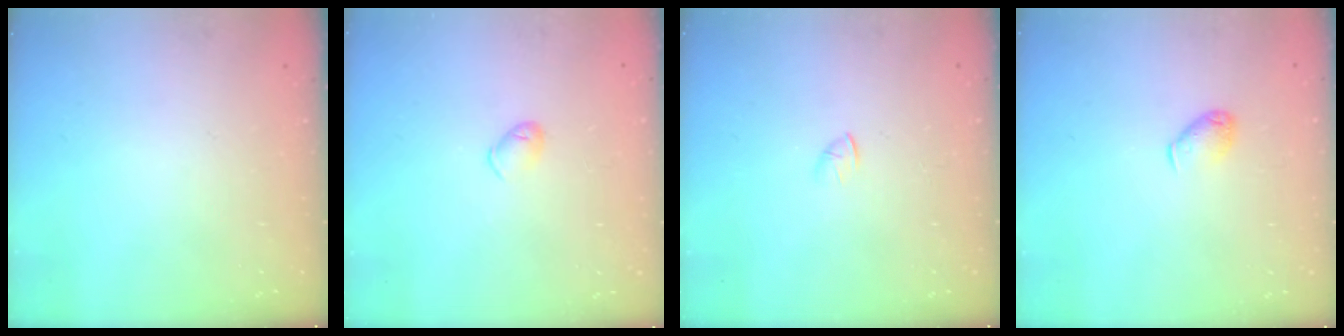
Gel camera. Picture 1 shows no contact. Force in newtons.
{"total": 4.4, "press": 4.3, "slide": 0.9}
{"total": 1.5, "press": 1.4, "slide": 0.4}
{"total": 5.2, "press": 5.1, "slide": 1.0}